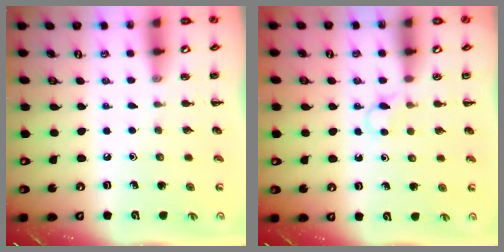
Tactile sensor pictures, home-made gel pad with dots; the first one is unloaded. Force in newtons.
{"total": 2.8, "press": 2.7, "slide": 0.8}